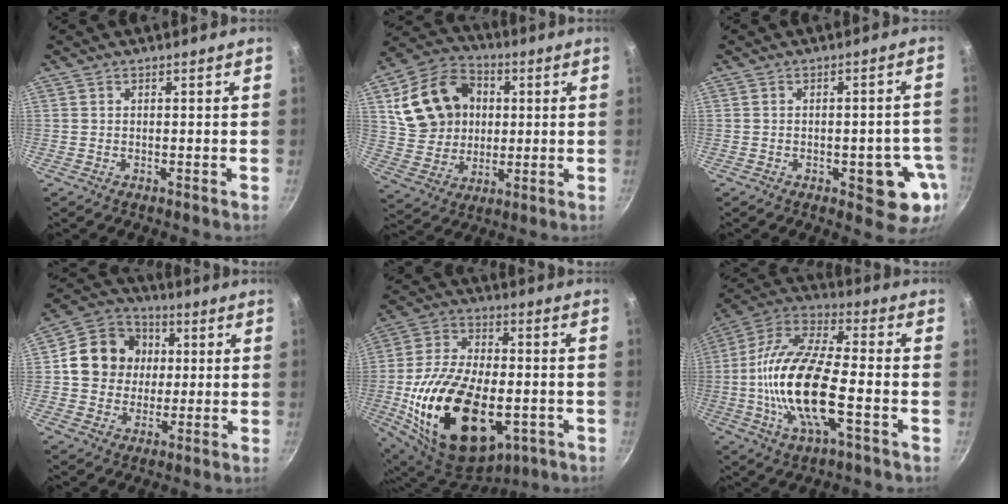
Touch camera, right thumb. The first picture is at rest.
{"total": 17.5, "force": [3.6, 14.2, 9.7], "torque": [-0.151, 0.010, 0.067]}
{"total": 9.5, "force": [-3.1, 4.2, 7.9], "torque": [-0.053, 0.007, -0.037]}
{"total": 13.7, "force": [1.8, 12.2, 6.0], "torque": [-0.074, 0.018, 0.021]}
{"total": 26.7, "force": [-6.3, 15.4, 20.8], "torque": [-0.373, 0.015, -0.091]}
{"total": 20.0, "force": [-4.0, 7.6, 18.1], "torque": [-0.356, 0.027, -0.093]}